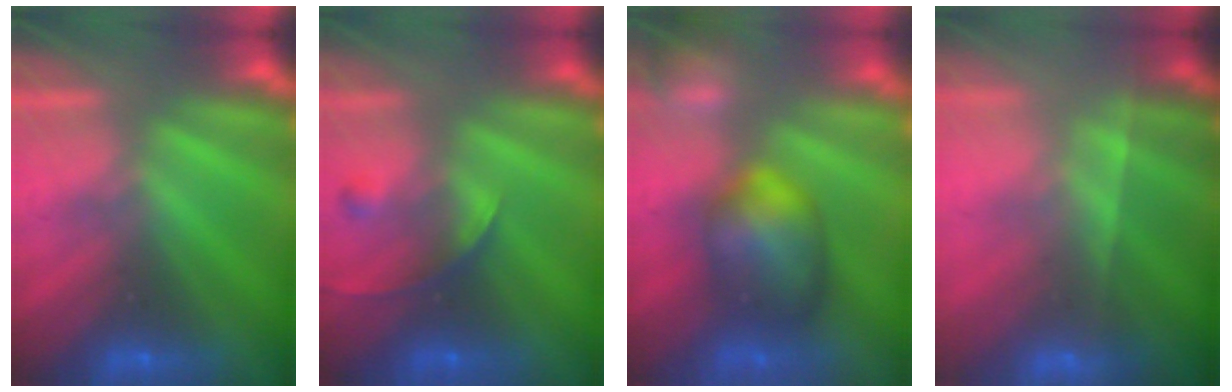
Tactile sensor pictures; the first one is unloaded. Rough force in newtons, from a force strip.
{"total": 2.4}
{"total": 7.9}
{"total": 7.4}